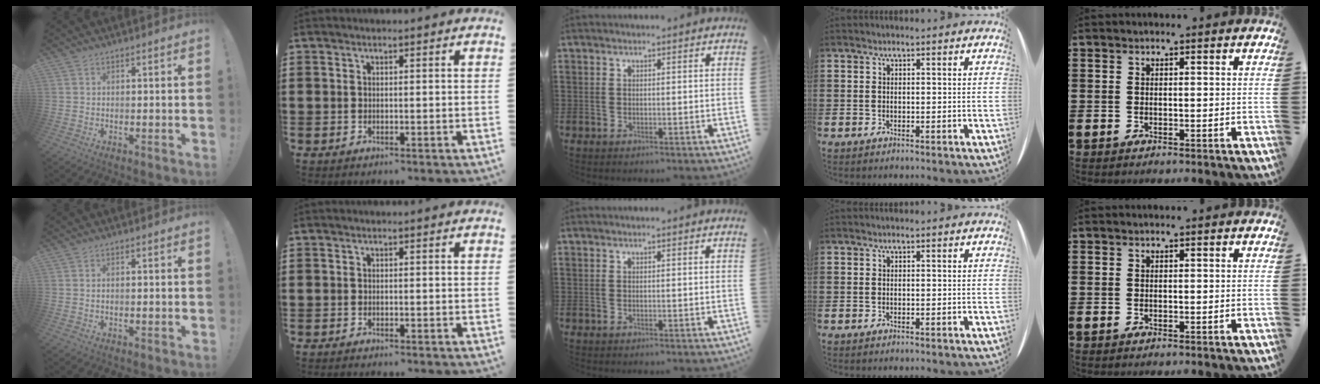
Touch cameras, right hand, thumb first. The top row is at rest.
{"thumb": {"total": 0.6, "force": [-0.1, 0.2, 0.6], "torque": [-0.012, 0.001, -0.001]}, "index": {"total": 0.6, "force": [-0.6, -0.2, 0.0], "torque": [0.000, -0.004, -0.011]}}